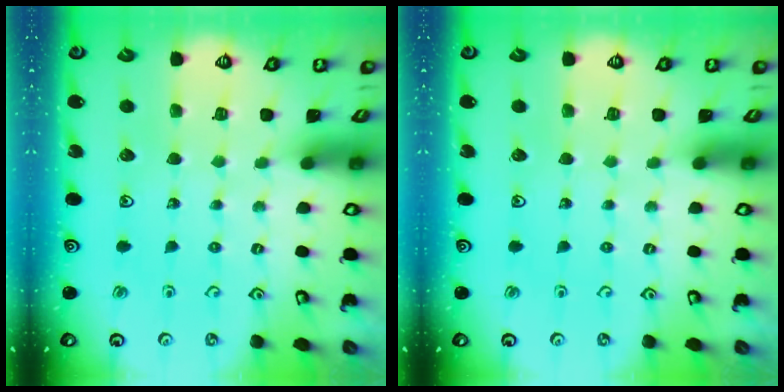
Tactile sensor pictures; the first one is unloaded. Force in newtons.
{"total": 0.0}